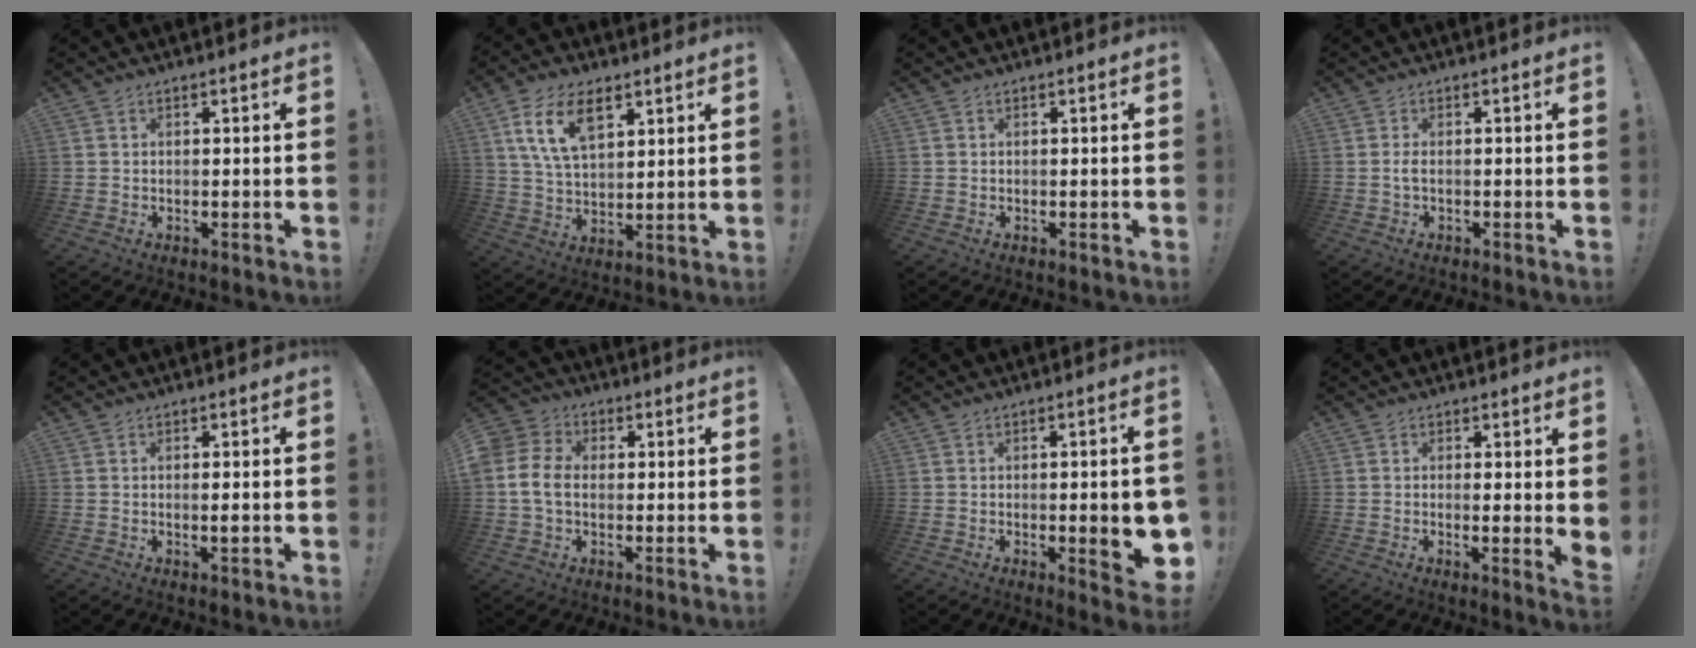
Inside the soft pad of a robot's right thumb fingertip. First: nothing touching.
{"total": 12.8, "force": [6.8, 7.2, 8.1], "torque": [-0.153, -0.009, 0.128]}
{"total": 0.0}
{"total": 1.9, "force": [-0.4, 0.2, 1.8], "torque": [-0.036, 0.004, -0.008]}
{"total": 1.3, "force": [-0.1, -0.1, 1.3], "torque": [-0.017, -0.005, -0.004]}
{"total": 9.9, "force": [0.1, 7.8, 6.2], "torque": [-0.140, 0.013, 0.006]}
{"total": 8.5, "force": [-0.9, 1.2, 8.4], "torque": [-0.102, -0.013, -0.011]}
{"total": 3.7, "force": [1.1, -0.4, 3.5], "torque": [-0.034, -0.025, 0.019]}